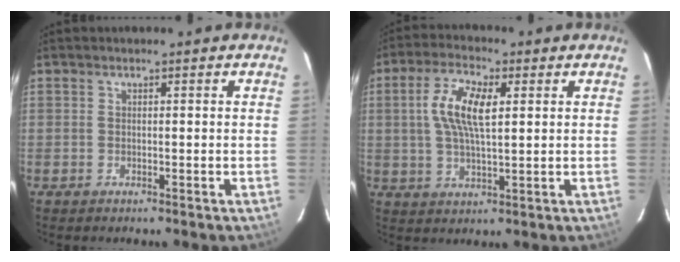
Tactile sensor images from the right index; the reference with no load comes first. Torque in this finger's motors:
{"motor_torque": [0.35, 0.02, 0.34, 0.14]}